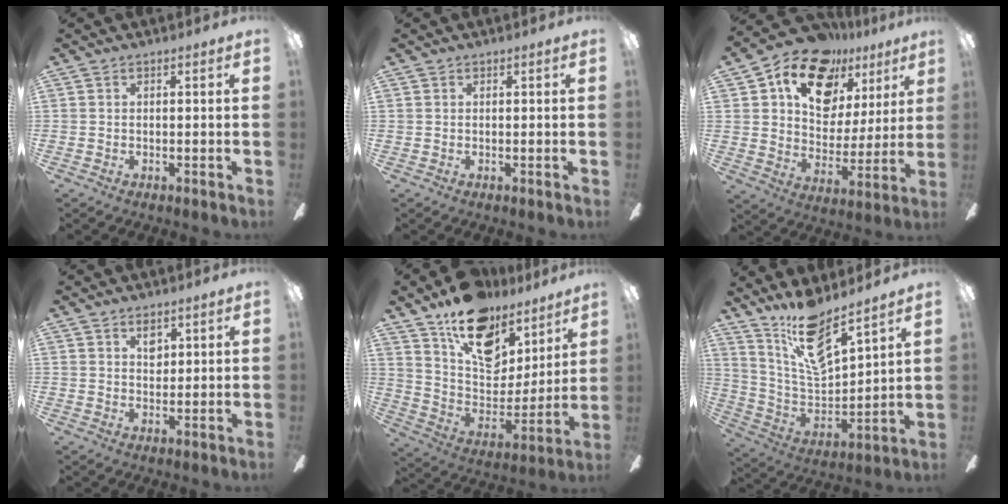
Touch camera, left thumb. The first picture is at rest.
{"total": 0.0}
{"total": 16.8, "force": [11.1, 10.1, 7.5], "torque": [-0.131, -0.064, 0.203]}
{"total": 3.3, "force": [1.9, 2.0, 1.8], "torque": [-0.006, -0.010, 0.028]}
{"total": 17.9, "force": [12.5, 9.9, 8.1], "torque": [-0.130, -0.086, 0.223]}
{"total": 14.8, "force": [11.4, 4.6, 8.3], "torque": [-0.162, -0.073, 0.205]}